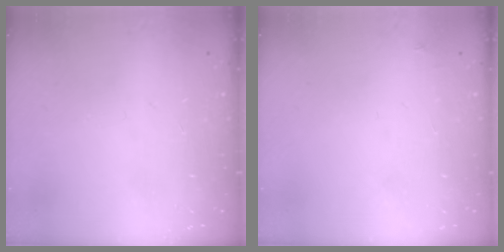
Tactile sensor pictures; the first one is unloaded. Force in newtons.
{"total": 3.4, "press": 3.3, "slide": 0.4}